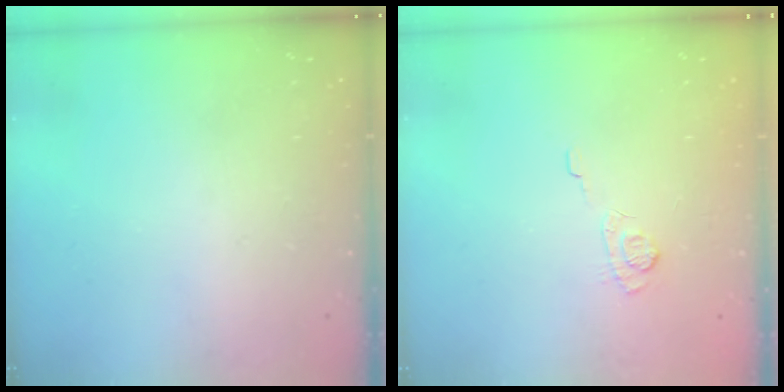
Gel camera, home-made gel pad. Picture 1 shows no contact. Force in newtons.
{"total": 8.2, "press": 8.0, "slide": 1.5}